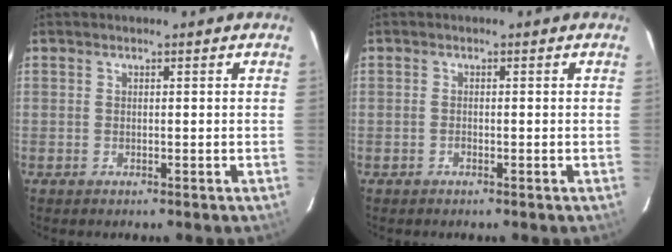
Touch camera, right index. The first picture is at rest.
{"total": 0.6, "force": [-0.4, 0.3, 0.3], "torque": [-0.005, 0.001, -0.009]}